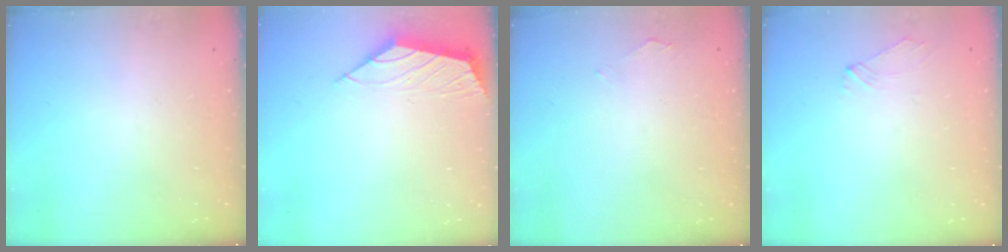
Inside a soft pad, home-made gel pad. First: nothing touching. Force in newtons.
{"total": 2.2, "press": 2.2, "slide": 0.5}
{"total": 1.0, "press": 1.0, "slide": 0.2}
{"total": 2.7, "press": 2.6, "slide": 0.5}